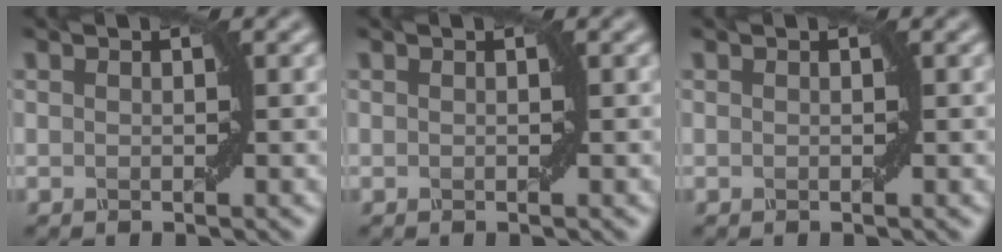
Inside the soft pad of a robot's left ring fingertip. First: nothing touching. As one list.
[{"total": 0.0}, {"total": 0.0}]